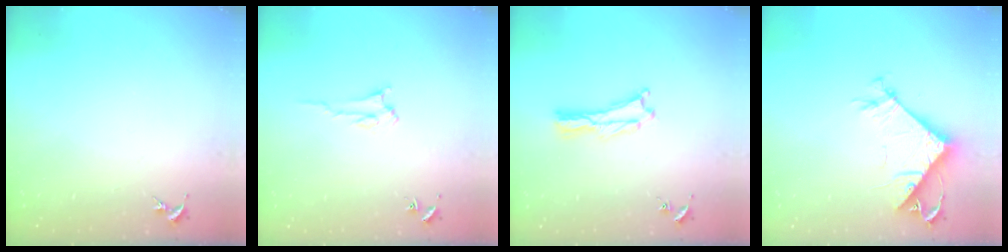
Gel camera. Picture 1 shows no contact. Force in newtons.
{"total": 2.8, "press": 2.8, "slide": 0.4}
{"total": 0.6, "press": 0.5, "slide": 0.2}
{"total": 7.9, "press": 7.8, "slide": 0.7}